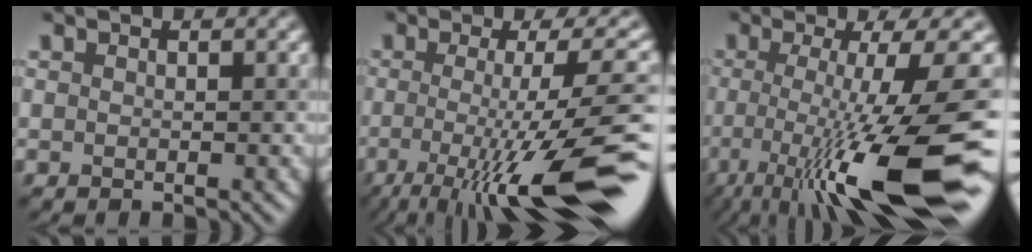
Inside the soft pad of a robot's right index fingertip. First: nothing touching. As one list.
[{"total": 13.4, "force": [-4.2, 2.8, 12.4], "torque": [-0.180, -0.012, -0.068]}, {"total": 13.4, "force": [-4.5, 2.4, 12.3], "torque": [-0.197, -0.014, -0.075]}]